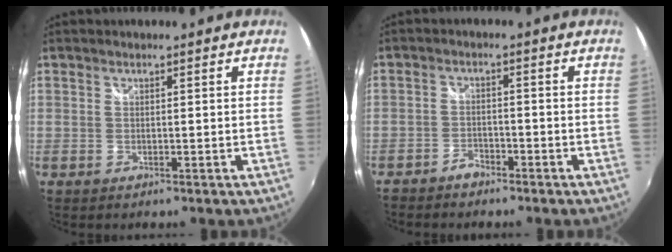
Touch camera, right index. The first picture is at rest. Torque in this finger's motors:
{"motor_torque": [0.44, -0.38, -0.02, 0.00]}